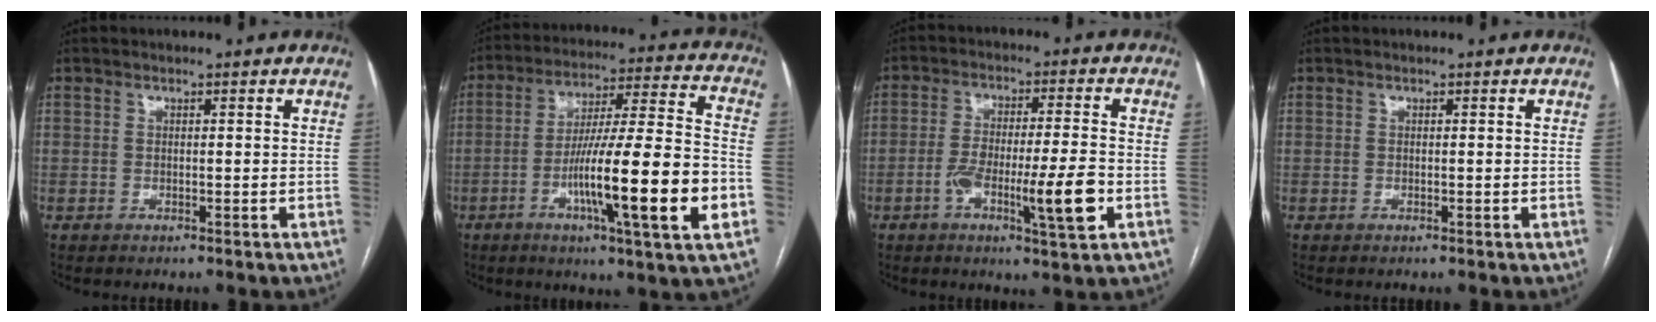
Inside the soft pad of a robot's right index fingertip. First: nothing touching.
{"total": 19.4, "force": [-5.8, 0.4, 18.5], "torque": [-0.289, -0.005, -0.092]}
{"total": 10.4, "force": [-3.4, 0.7, 9.7], "torque": [-0.169, 0.000, -0.055]}
{"total": 0.0}